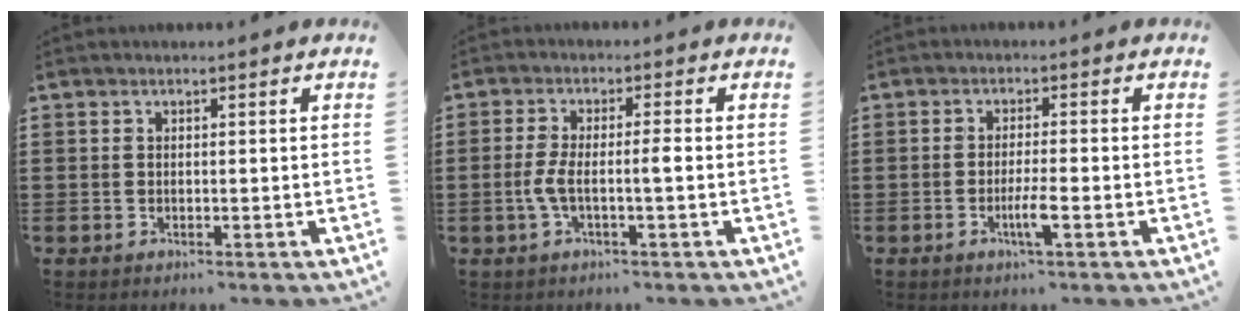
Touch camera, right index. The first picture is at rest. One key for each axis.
{"total": 4.2, "fx": -0.9, "fy": 0.3, "fz": 4.1, "tx": -0.097, "ty": -0.009, "tz": -0.026}
{"total": 3.4, "fx": -1.5, "fy": 0.1, "fz": 3.1, "tx": -0.059, "ty": -0.007, "tz": -0.030}